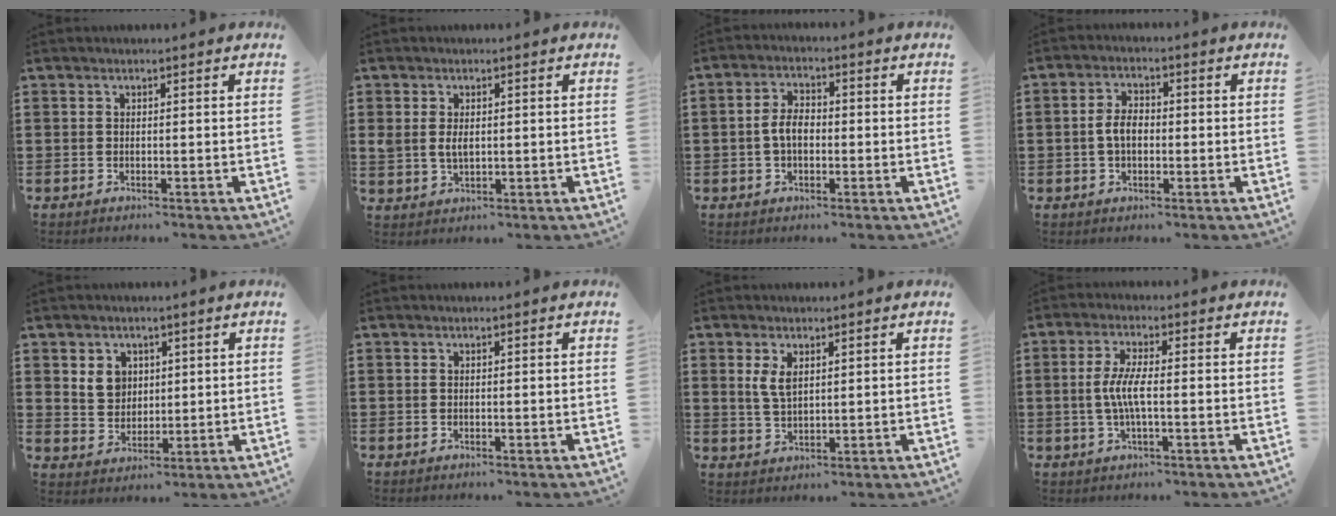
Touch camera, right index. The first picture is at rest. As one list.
[{"total": 2.8, "force": [0.5, 1.8, 2.2], "torque": [-0.046, 0.008, 0.009]}, {"total": 3.9, "force": [-0.6, 2.3, 3.1], "torque": [-0.073, 0.001, -0.017]}, {"total": 3.7, "force": [-0.5, 2.2, 3.0], "torque": [-0.064, 0.004, -0.013]}, {"total": 4.3, "force": [1.8, 3.7, 1.2], "torque": [-0.033, 0.009, 0.031]}, {"total": 0.0}, {"total": 3.3, "force": [1.4, 1.5, 2.6], "torque": [-0.057, 0.005, 0.024]}, {"total": 4.8, "force": [-0.7, 0.9, 4.7], "torque": [-0.104, -0.006, -0.022]}]